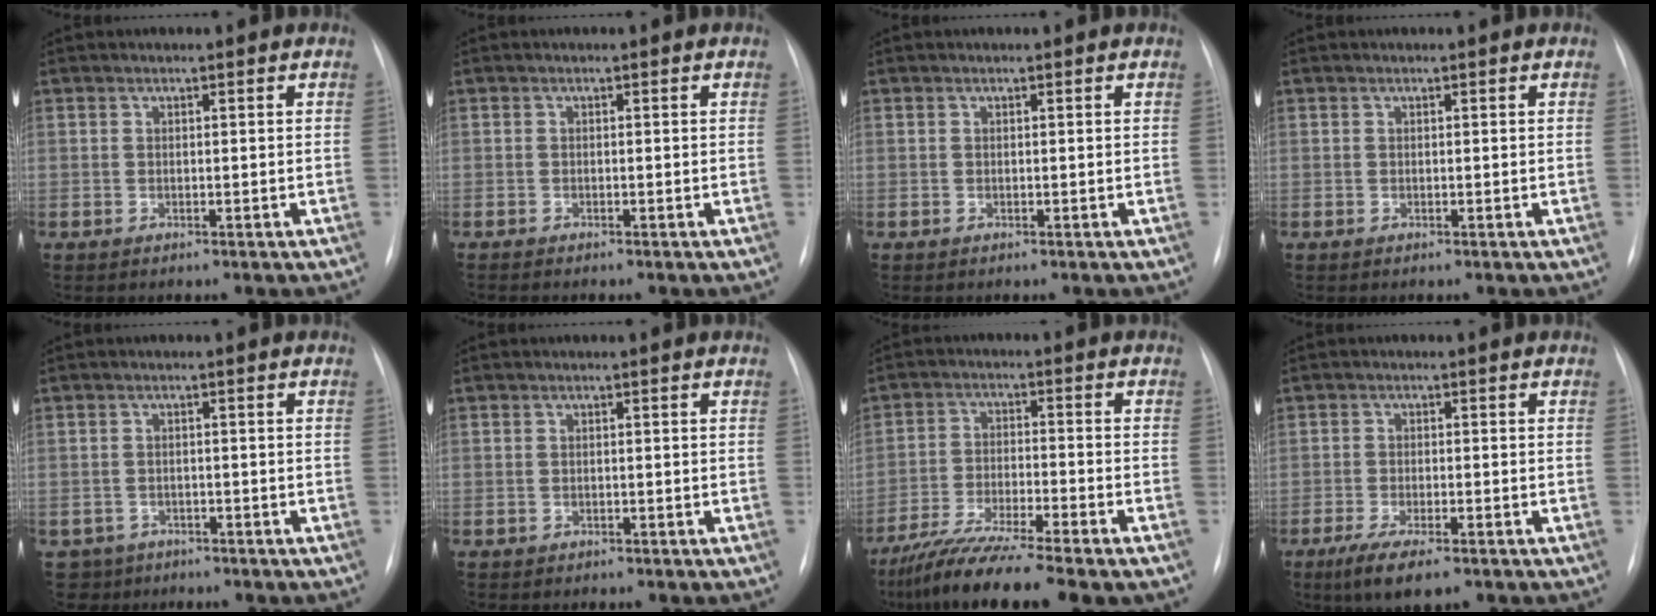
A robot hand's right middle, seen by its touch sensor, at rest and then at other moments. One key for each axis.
{"total": 0.8, "fx": -0.8, "fy": 0.0, "fz": 0.4, "tx": -0.007, "ty": -0.002, "tz": -0.012}
{"total": 0.0}
{"total": 0.0}
{"total": 4.1, "fx": -2.8, "fy": 2.8, "fz": -0.6, "tx": 0.013, "ty": 0.005, "tz": -0.046}
{"total": 0.6, "fx": -0.4, "fy": 0.4, "fz": 0.0, "tx": -0.008, "ty": 0.003, "tz": -0.007}
{"total": 12.4, "fx": -9.9, "fy": 0.4, "fz": 7.4, "tx": -0.124, "ty": -0.033, "tz": -0.164}
{"total": 6.7, "fx": -4.4, "fy": 1.5, "fz": 4.8, "tx": -0.086, "ty": -0.017, "tz": -0.068}